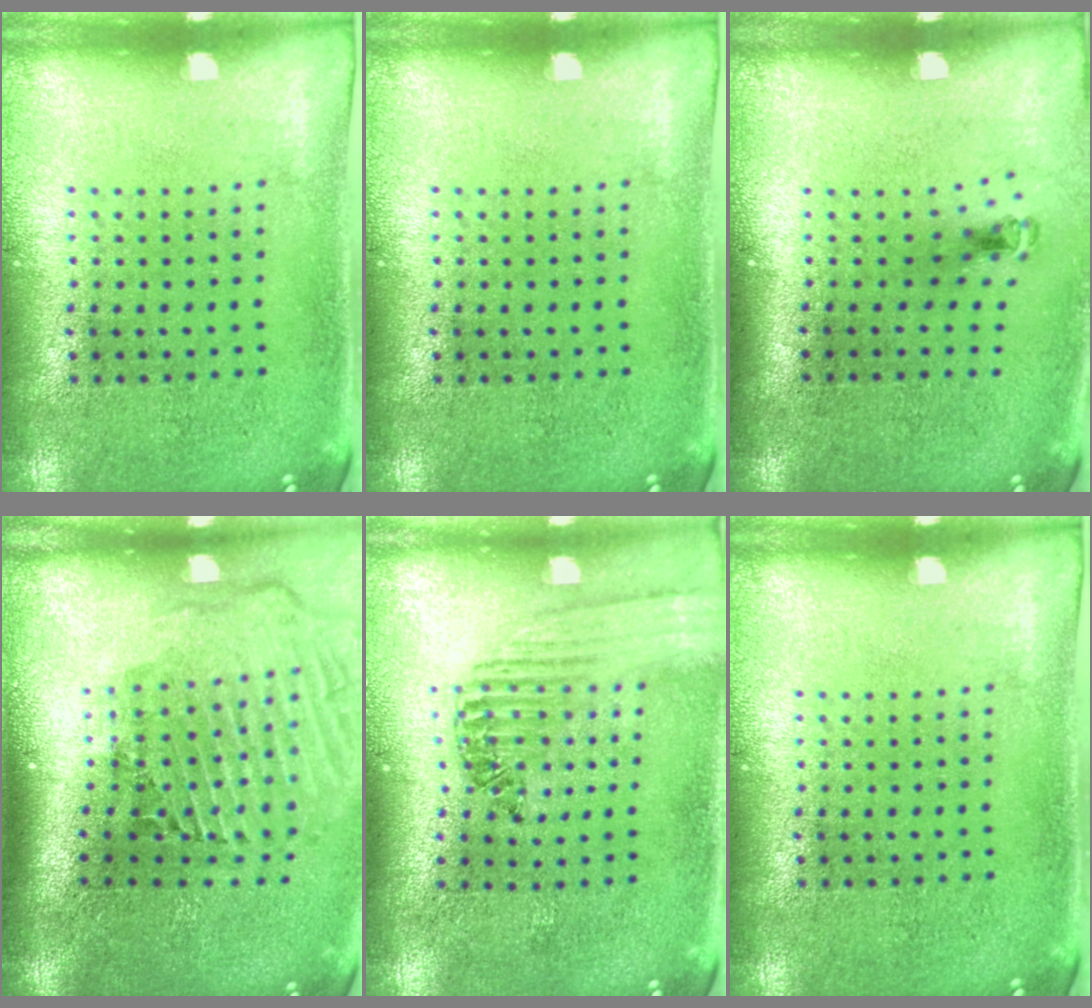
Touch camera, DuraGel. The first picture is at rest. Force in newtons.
{"total": 0.0}
{"total": 0.6, "press": 0.3, "slide": 0.5}
{"total": 2.9, "press": 2.0, "slide": 2.1}
{"total": 1.3, "press": 1.3, "slide": 0.4}
{"total": 0.0}